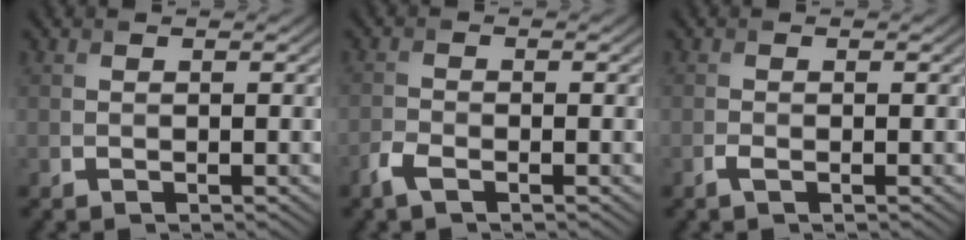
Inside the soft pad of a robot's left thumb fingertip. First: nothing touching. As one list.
[{"total": 2.2, "force": [-1.6, 0.8, 1.4], "torque": [-0.038, -0.003, -0.039]}, {"total": 1.0, "force": [-0.5, 0.3, 0.8], "torque": [-0.019, -0.001, -0.012]}]